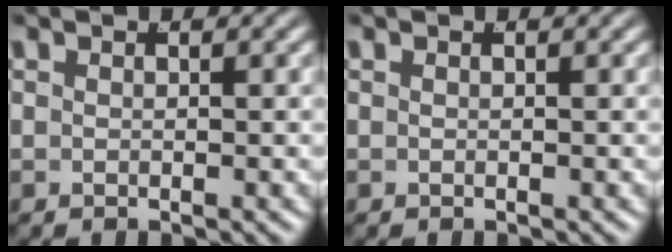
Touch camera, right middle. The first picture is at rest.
{"total": 0.0}